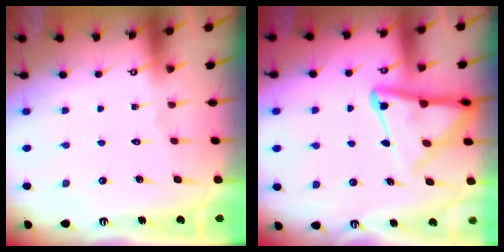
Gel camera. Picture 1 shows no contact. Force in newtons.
{"total": 12.8, "press": 12.8, "slide": 1.2}